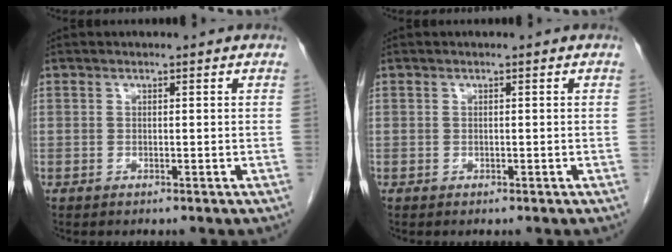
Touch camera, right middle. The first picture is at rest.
{"total": 0.0}